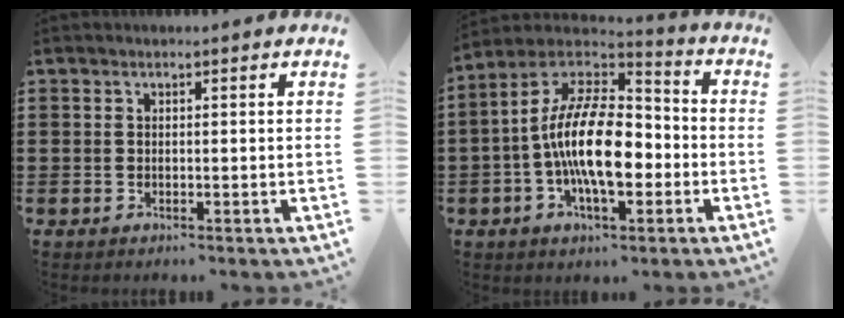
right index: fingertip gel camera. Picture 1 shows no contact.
{"total": 15.5, "force": [-2.5, 7.0, 13.6], "torque": [-0.276, -0.008, -0.052]}